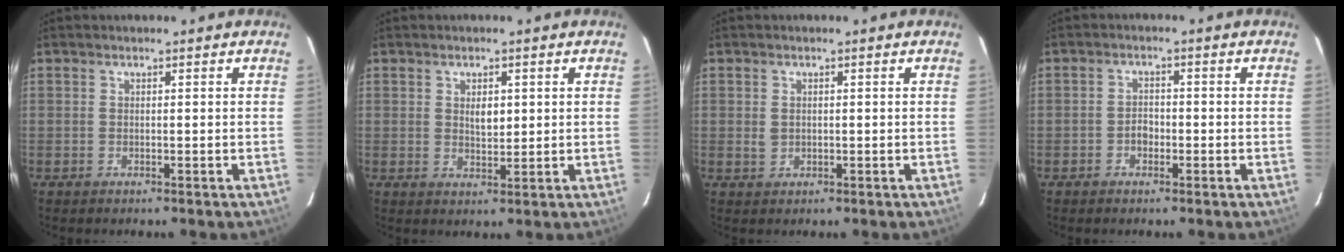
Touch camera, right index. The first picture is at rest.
{"total": 3.2, "force": [0.8, 1.8, 2.5], "torque": [-0.039, 0.001, 0.014]}
{"total": 1.7, "force": [0.1, 1.4, 0.9], "torque": [-0.017, 0.002, 0.004]}
{"total": 2.3, "force": [-1.0, 1.7, 1.1], "torque": [-0.020, 0.008, -0.018]}